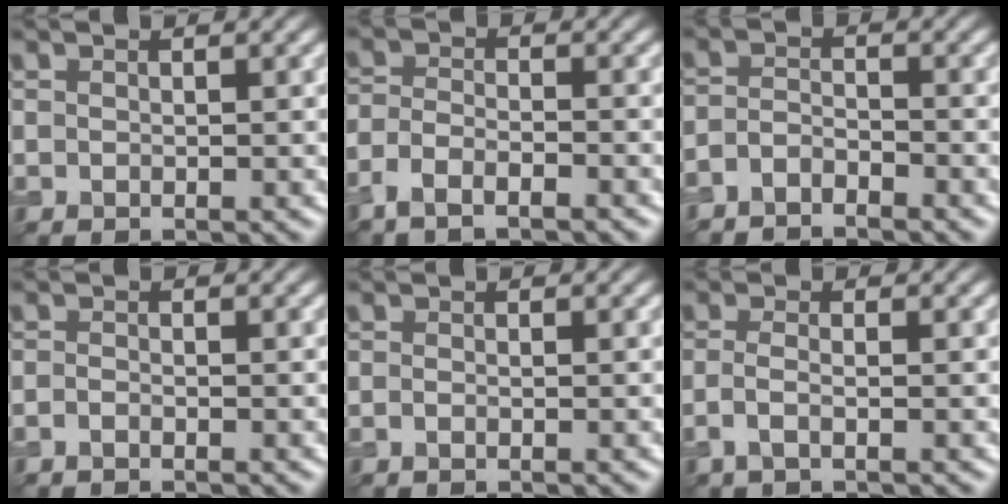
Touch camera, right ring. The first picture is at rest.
{"total": 3.1, "force": [-2.5, 0.9, 1.5], "torque": [-0.026, -0.004, -0.054]}
{"total": 2.5, "force": [-2.4, 0.4, 0.4], "torque": [-0.009, -0.004, -0.055]}
{"total": 0.6, "force": [-0.6, 0.0, 0.1], "torque": [-0.003, -0.001, -0.015]}
{"total": 0.0}
{"total": 1.0, "force": [-0.3, 0.1, 1.0], "torque": [-0.018, 0.002, -0.013]}